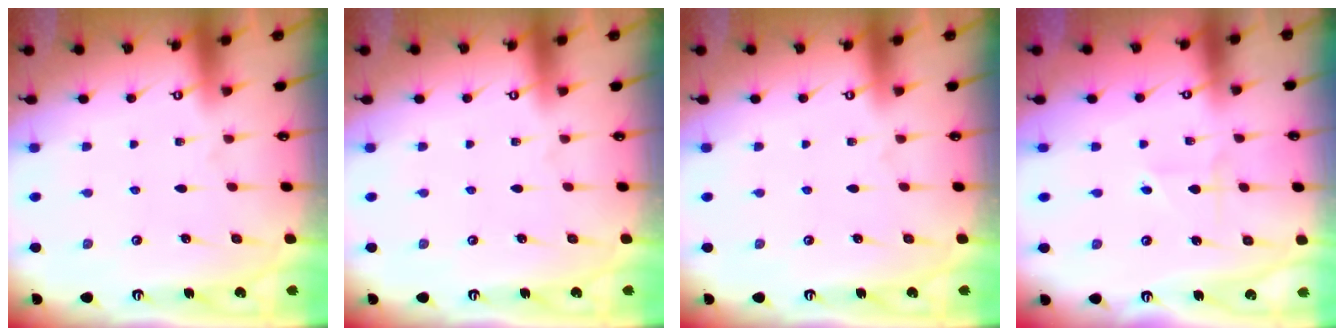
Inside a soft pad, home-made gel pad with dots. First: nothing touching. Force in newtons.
{"total": 0.0}
{"total": 0.0}
{"total": 2.3, "press": 2.3, "slide": 0.2}